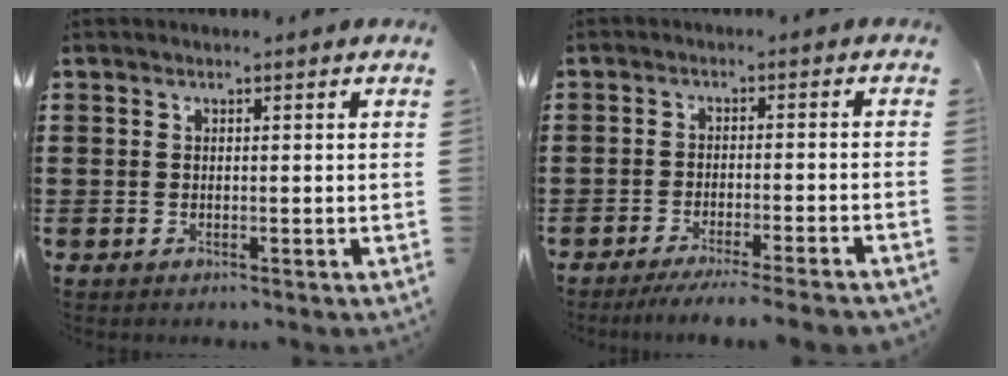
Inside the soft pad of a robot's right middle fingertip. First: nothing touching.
{"total": 3.6, "force": [-3.2, -0.4, 1.6], "torque": [-0.025, -0.007, -0.062]}